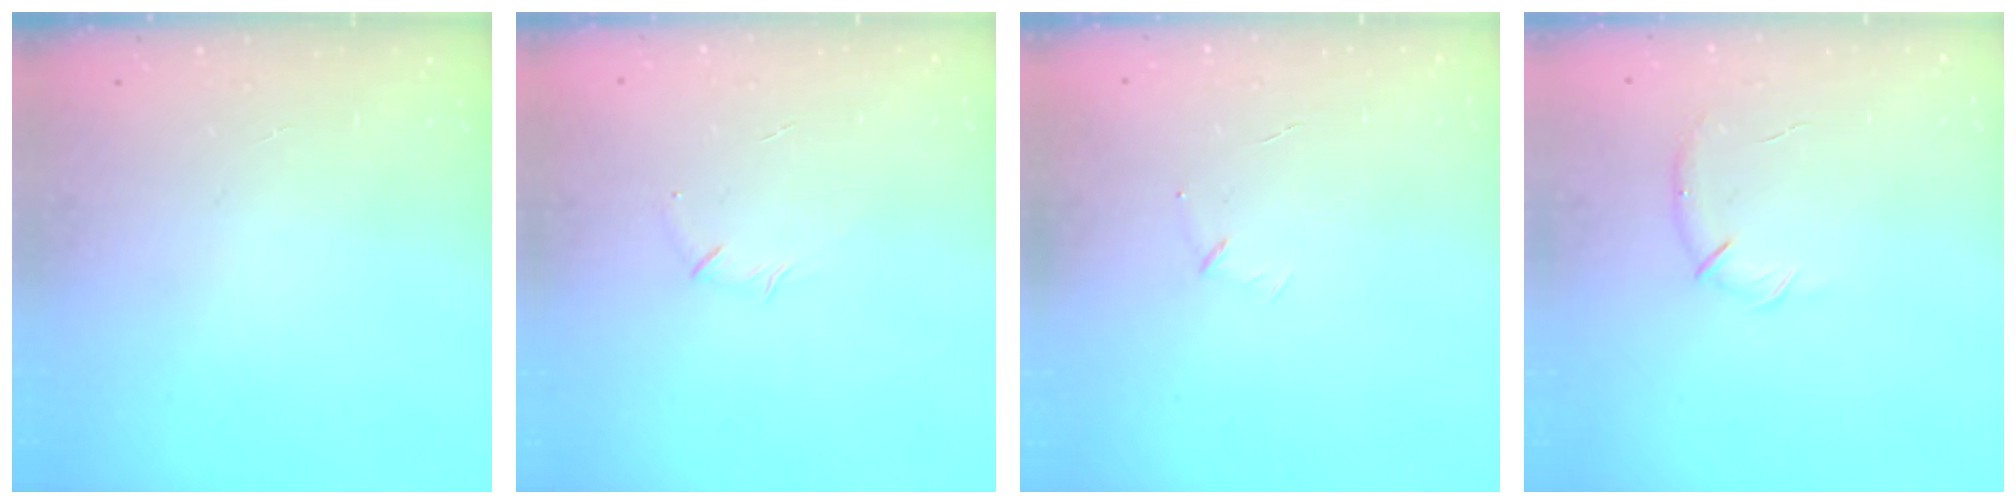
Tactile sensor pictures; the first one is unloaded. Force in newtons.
{"total": 3.9, "press": 3.7, "slide": 1.2}
{"total": 3.4, "press": 3.3, "slide": 0.9}
{"total": 6.3, "press": 6.1, "slide": 1.5}